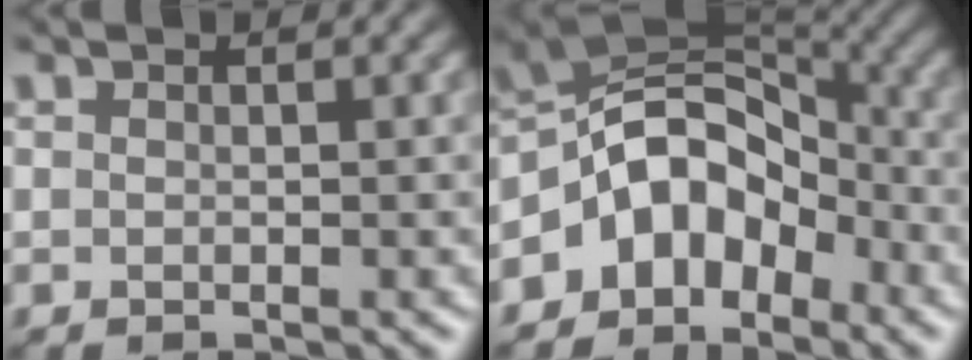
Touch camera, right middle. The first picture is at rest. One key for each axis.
{"total": 6.8, "fx": -3.2, "fy": 4.6, "fz": 3.8, "tx": -0.039, "ty": 0.018, "tz": -0.076}